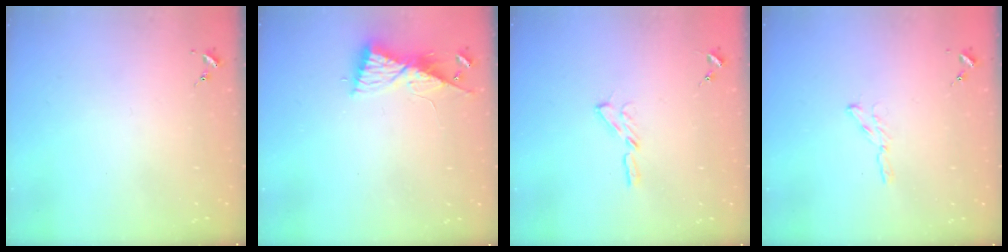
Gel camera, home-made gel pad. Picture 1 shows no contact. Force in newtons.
{"total": 8.4, "press": 8.4, "slide": 0.7}
{"total": 3.2, "press": 3.2, "slide": 0.3}
{"total": 2.7, "press": 2.7, "slide": 0.2}